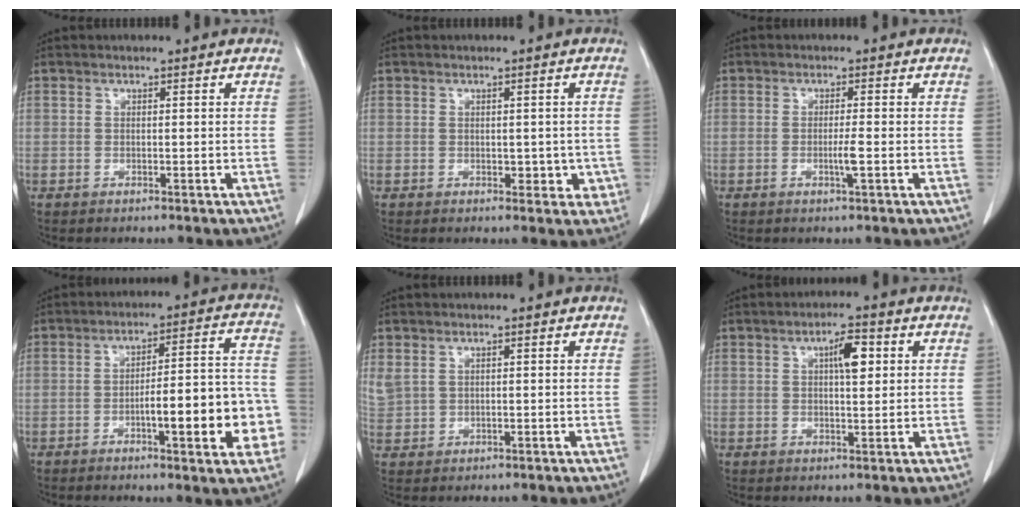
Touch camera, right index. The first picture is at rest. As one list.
[{"total": 3.3, "force": [-0.4, 2.3, 2.3], "torque": [-0.015, 0.009, 0.004]}, {"total": 2.2, "force": [-0.6, -0.2, 2.1], "torque": [-0.041, -0.004, -0.011]}, {"total": 14.1, "force": [-4.0, 2.9, 13.2], "torque": [-0.159, 0.030, -0.051]}, {"total": 3.7, "force": [1.5, 2.7, 2.0], "torque": [-0.062, 0.011, 0.044]}, {"total": 4.7, "force": [1.5, 1.3, 4.2], "torque": [-0.071, 0.007, 0.025]}]